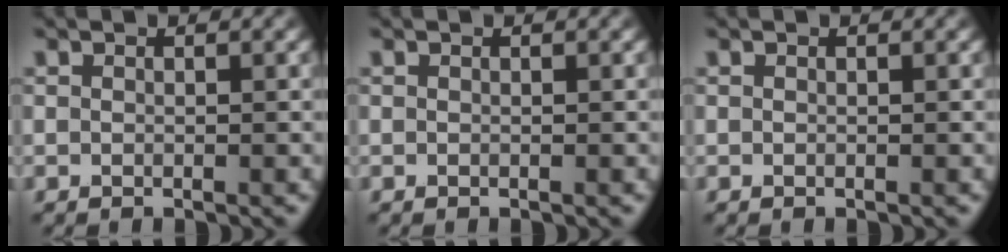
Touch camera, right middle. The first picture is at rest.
{"total": 0.0}
{"total": 0.0}